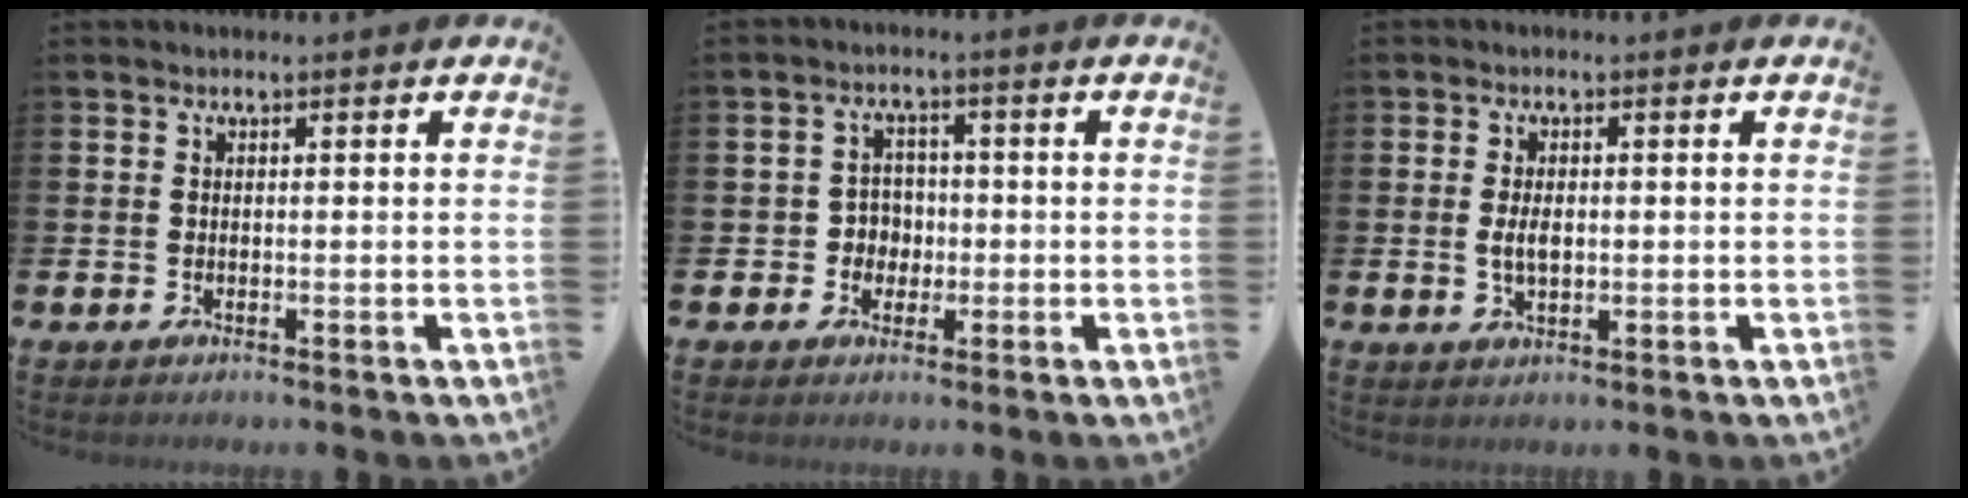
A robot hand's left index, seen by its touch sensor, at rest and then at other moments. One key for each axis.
{"total": 3.3, "fx": -0.6, "fy": 3.1, "fz": 0.8, "tx": -0.021, "ty": 0.005, "tz": -0.018}
{"total": 2.9, "fx": 0.1, "fy": 1.5, "fz": 2.5, "tx": -0.035, "ty": 0.000, "tz": -0.004}